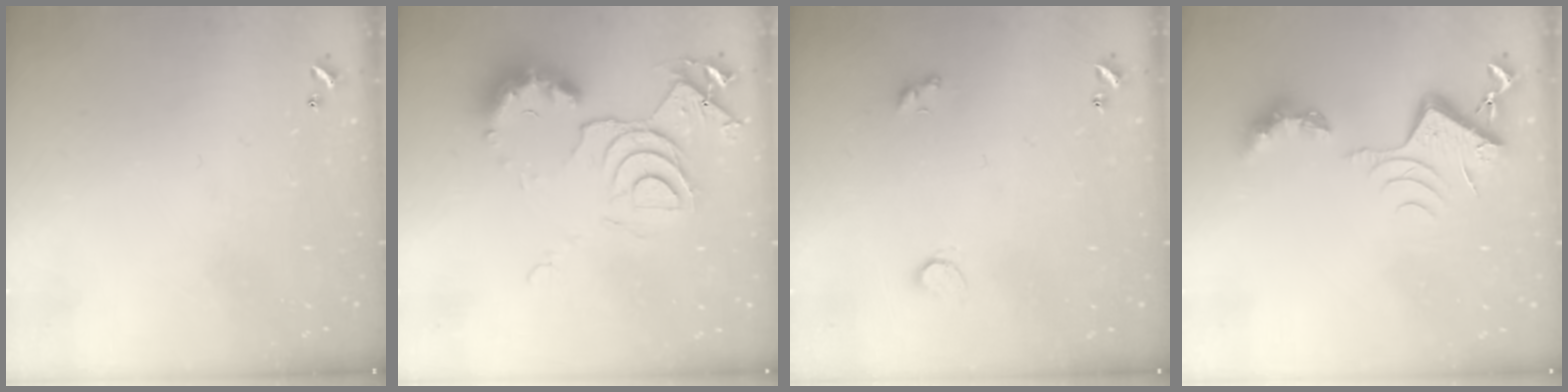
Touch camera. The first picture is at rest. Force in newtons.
{"total": 12.1, "press": 12.0, "slide": 1.6}
{"total": 3.9, "press": 3.8, "slide": 1.1}
{"total": 8.9, "press": 8.8, "slide": 1.1}